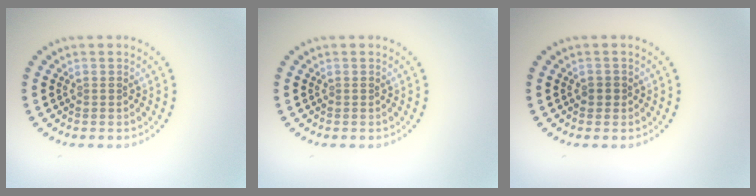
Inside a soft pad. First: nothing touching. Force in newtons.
{"total": 0.0}
{"total": 0.9, "press": 0.8, "slide": 0.4}